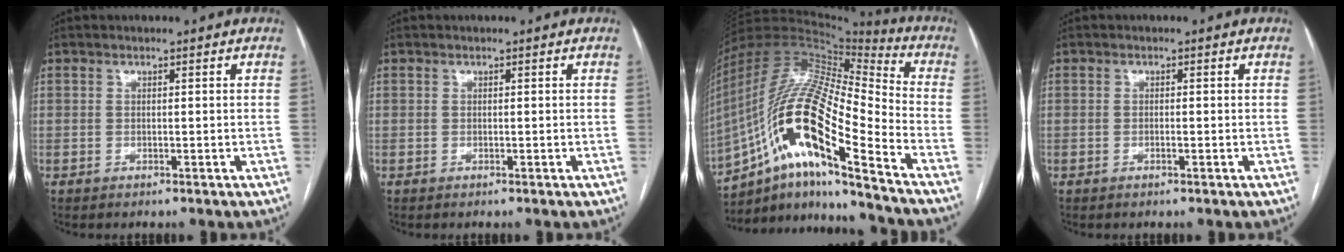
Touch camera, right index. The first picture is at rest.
{"total": 0.0}
{"total": 21.9, "force": [-10.9, 3.8, 18.6], "torque": [-0.380, 0.005, -0.193]}
{"total": 0.7, "force": [-0.3, 0.1, 0.6], "torque": [-0.013, 0.000, -0.003]}